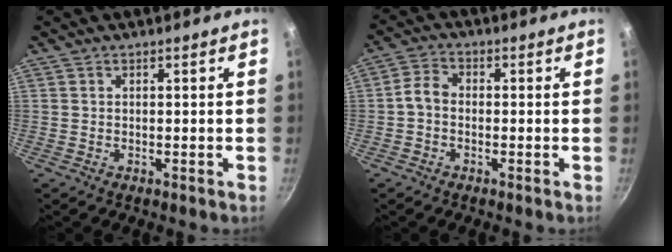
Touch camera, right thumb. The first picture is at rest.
{"total": 4.3, "force": [-0.7, 3.1, 2.8], "torque": [-0.049, 0.017, -0.024]}